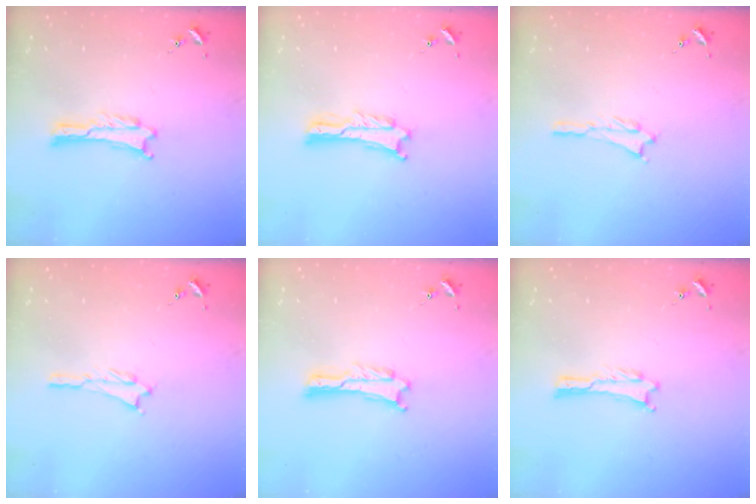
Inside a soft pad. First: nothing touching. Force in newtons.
{"total": 0.8, "press": 0.8, "slide": 0.2}
{"total": 0.8, "press": 0.8, "slide": 0.2}
{"total": 0.7, "press": 0.7, "slide": 0.1}
{"total": 0.0}
{"total": 0.0}